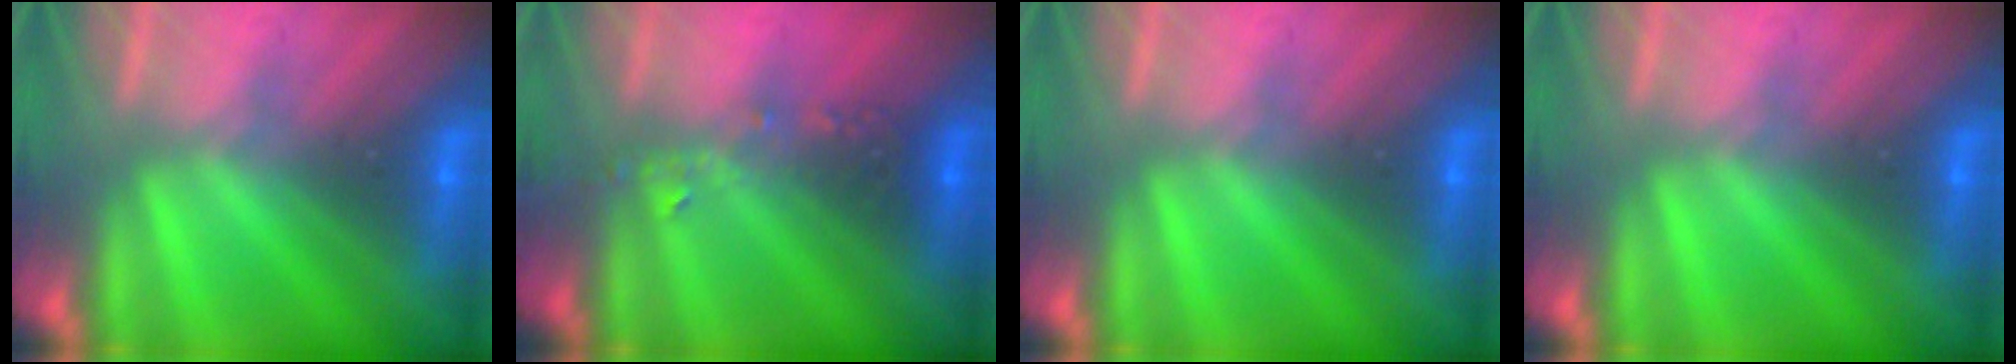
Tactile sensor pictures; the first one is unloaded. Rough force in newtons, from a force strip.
{"total": 2.4}
{"total": 0.0}
{"total": 0.0}